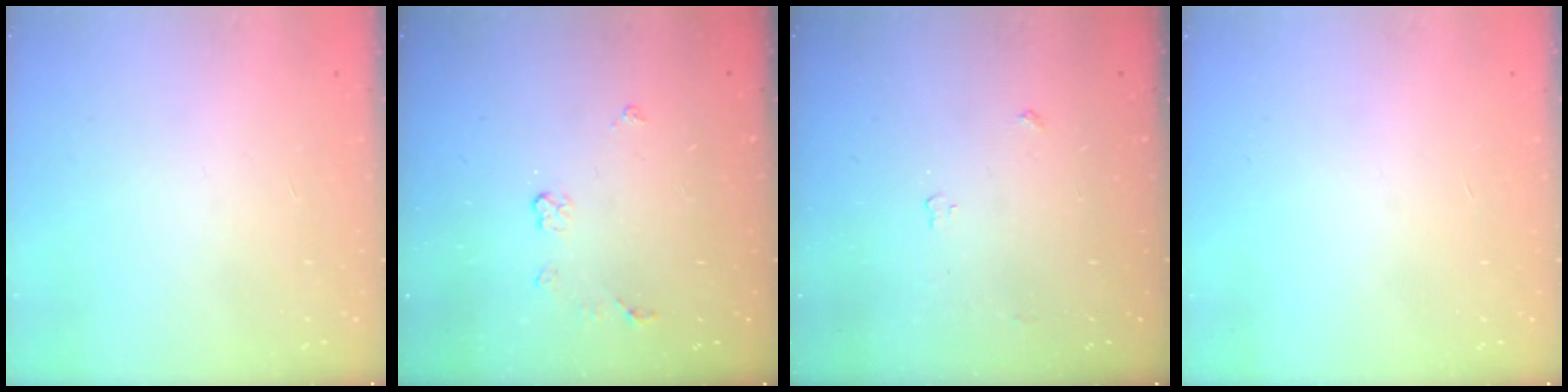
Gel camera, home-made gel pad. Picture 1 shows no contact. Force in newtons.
{"total": 3.6, "press": 3.5, "slide": 0.6}
{"total": 3.0, "press": 2.9, "slide": 0.5}
{"total": 0.0}